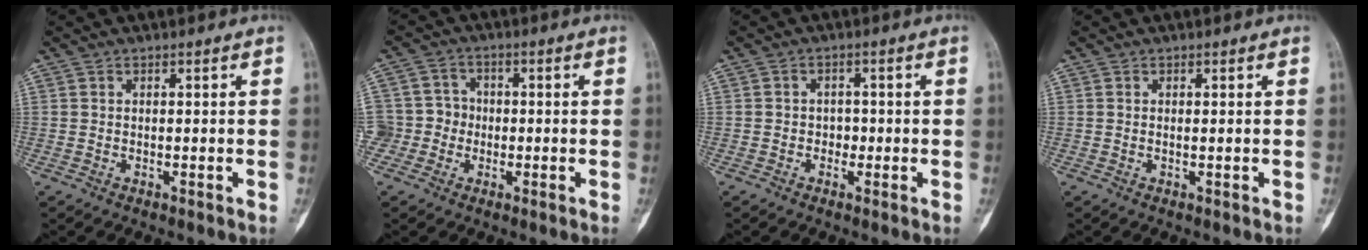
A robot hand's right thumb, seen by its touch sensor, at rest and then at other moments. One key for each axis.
{"total": 6.4, "fx": -1.4, "fy": 6.1, "fz": 0.9, "tx": 0.014, "ty": 0.021, "tz": -0.031}
{"total": 2.4, "fx": -0.6, "fy": 2.1, "fz": 0.9, "tx": 0.005, "ty": 0.010, "tz": -0.013}
{"total": 0.0}